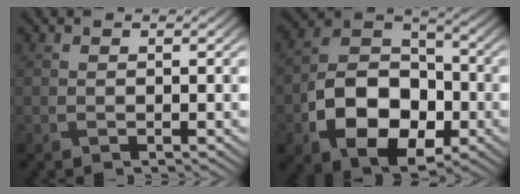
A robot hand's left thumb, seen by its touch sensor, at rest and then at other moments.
{"total": 12.3, "force": [-4.3, 8.3, 8.0], "torque": [-0.160, -0.013, -0.086]}